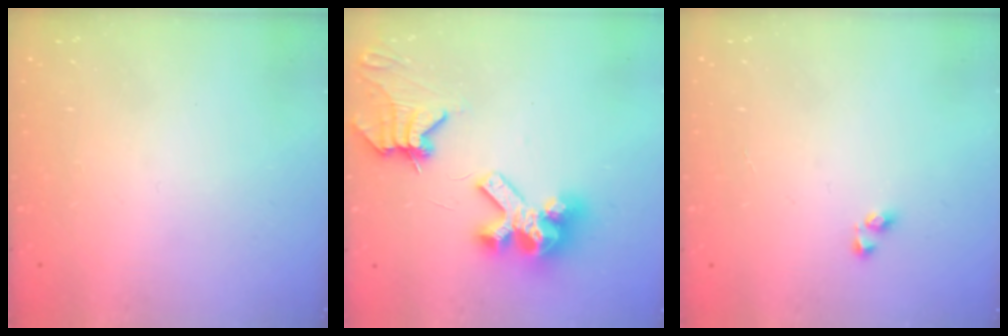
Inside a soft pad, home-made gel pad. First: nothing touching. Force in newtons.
{"total": 11.5, "press": 11.4, "slide": 1.5}
{"total": 2.9, "press": 2.9, "slide": 0.3}